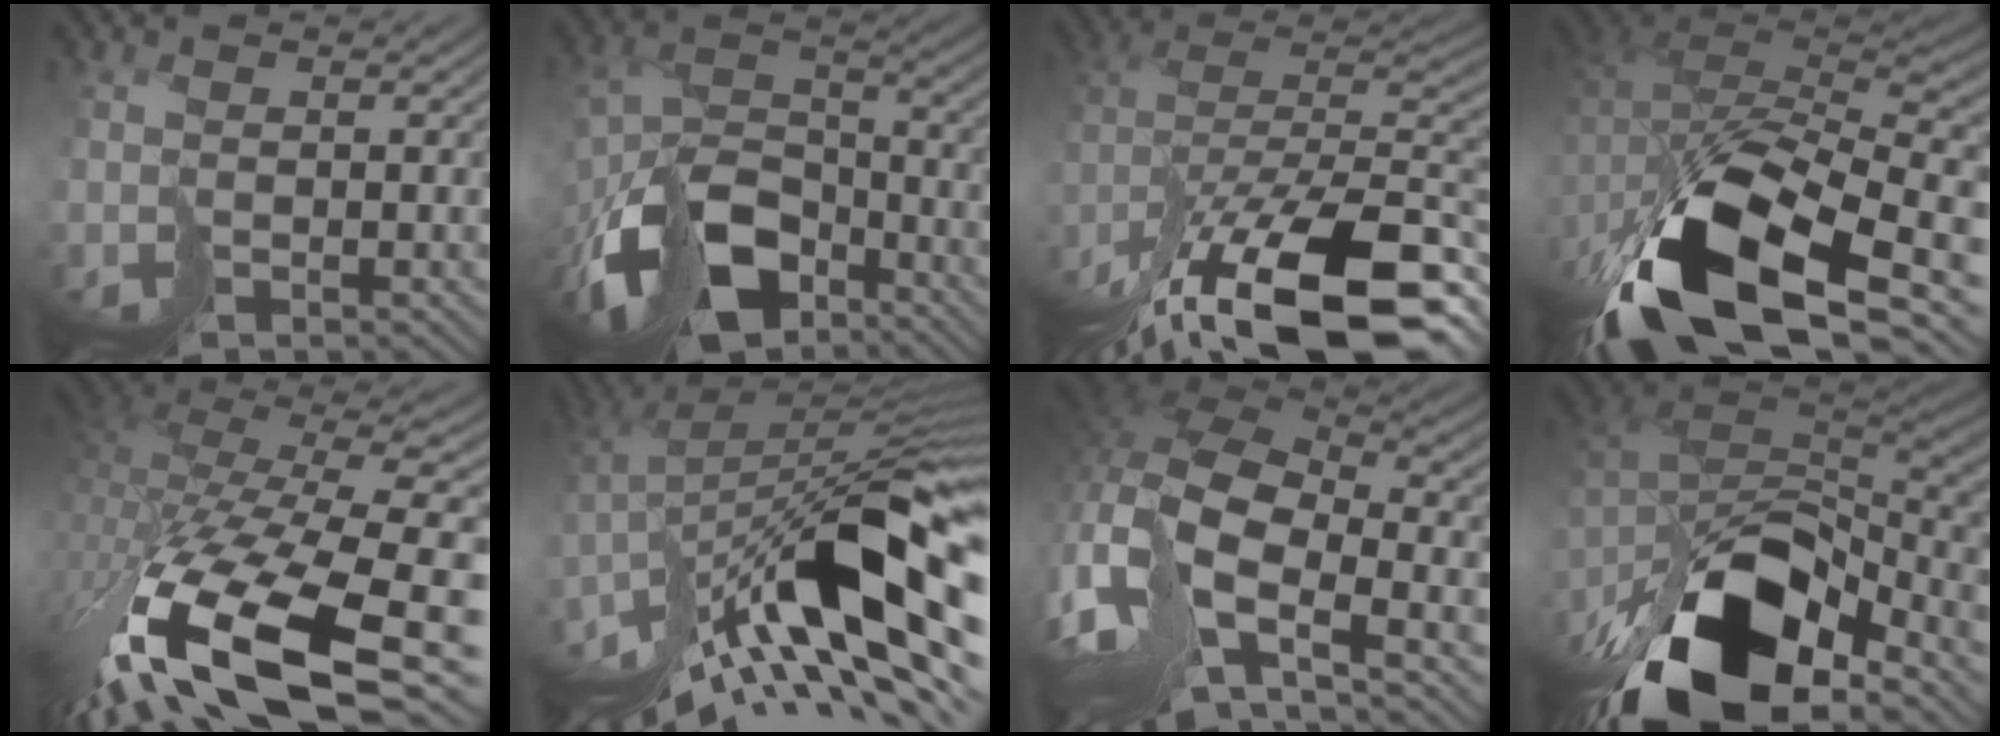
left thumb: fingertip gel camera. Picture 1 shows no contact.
{"total": 13.6, "force": [-8.0, 7.5, 8.0], "torque": [-0.168, -0.019, -0.151]}
{"total": 18.3, "force": [-11.7, 6.2, 12.6], "torque": [-0.241, -0.019, -0.176]}
{"total": 16.3, "force": [-8.4, 7.7, 11.6], "torque": [-0.242, -0.026, -0.138]}
{"total": 17.1, "force": [-8.7, 6.4, 13.3], "torque": [-0.311, -0.044, -0.130]}
{"total": 16.7, "force": [-7.4, 4.4, 14.3], "torque": [-0.241, 0.010, -0.139]}
{"total": 17.2, "force": [-6.8, 7.9, 13.7], "torque": [-0.324, -0.033, -0.101]}
{"total": 17.2, "force": [-10.5, 8.0, 11.0], "torque": [-0.232, -0.031, -0.176]}